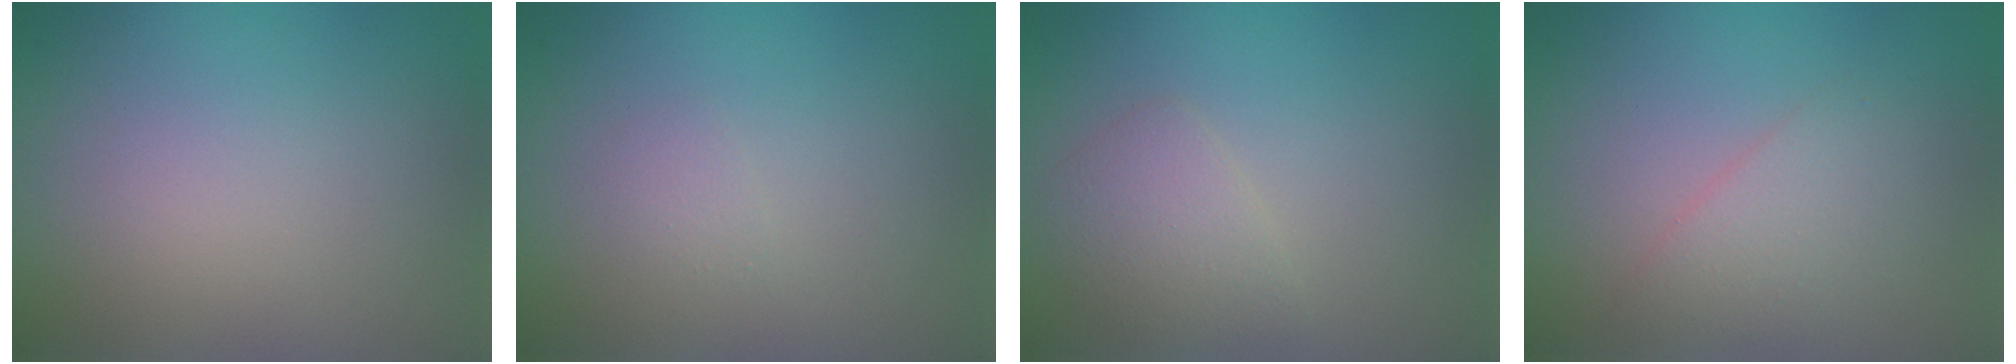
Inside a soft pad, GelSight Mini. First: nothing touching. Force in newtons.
{"total": 0.6, "press": 0.6, "slide": 0.0}
{"total": 2.2, "press": 2.2, "slide": 0.0}
{"total": 2.3, "press": 2.3, "slide": 0.2}